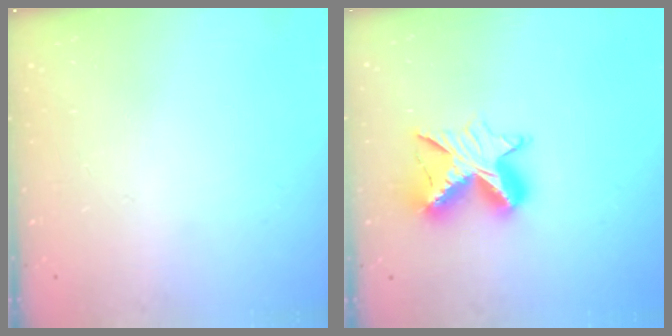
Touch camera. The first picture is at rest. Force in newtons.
{"total": 12.6, "press": 12.6, "slide": 0.8}